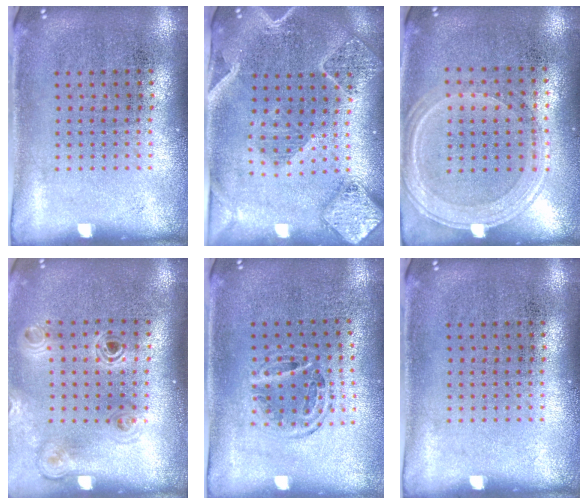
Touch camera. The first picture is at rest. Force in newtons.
{"total": 2.4, "press": 2.2, "slide": 1.0}
{"total": 1.3, "press": 1.3, "slide": 0.3}
{"total": 1.1, "press": 1.1, "slide": 0.2}
{"total": 1.1, "press": 1.0, "slide": 0.4}
{"total": 0.0}